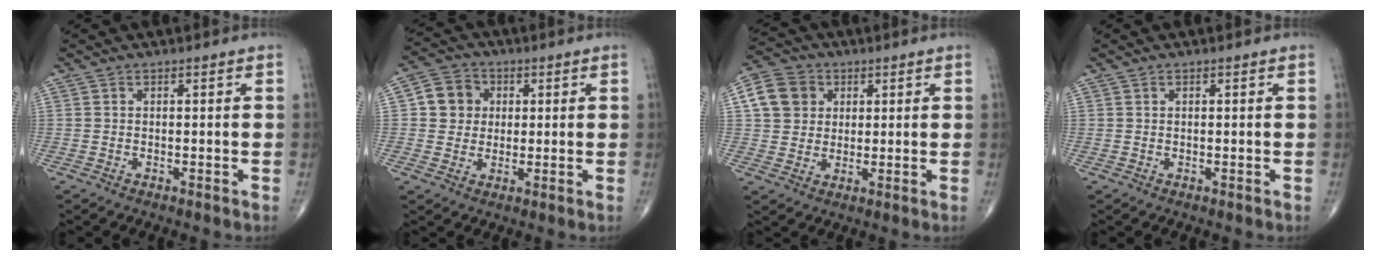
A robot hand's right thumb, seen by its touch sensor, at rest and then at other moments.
{"total": 7.1, "force": [1.2, 6.5, 2.6], "torque": [-0.018, 0.006, 0.011]}
{"total": 8.8, "force": [2.3, 7.7, 3.6], "torque": [-0.051, 0.002, 0.033]}
{"total": 0.0}